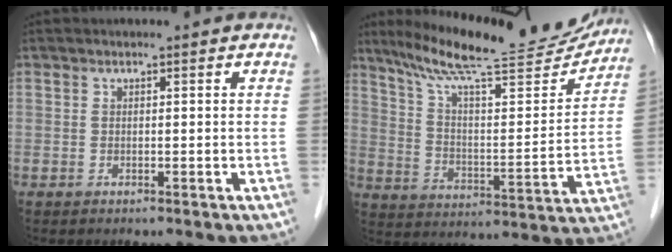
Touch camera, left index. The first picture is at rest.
{"total": 22.9, "force": [20.5, 2.3, 10.0], "torque": [-0.167, -0.021, 0.299]}